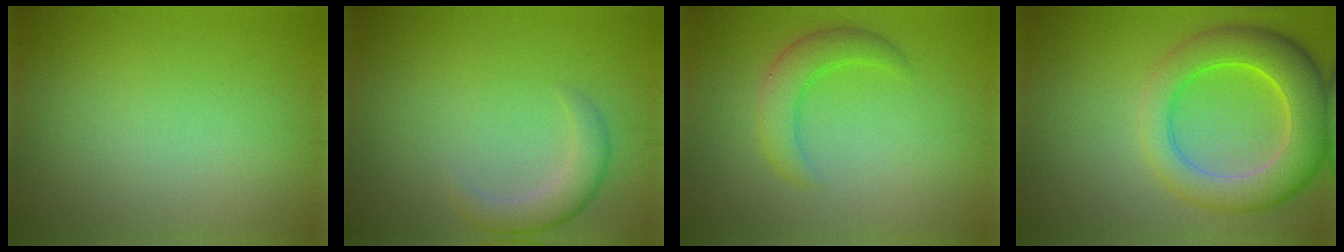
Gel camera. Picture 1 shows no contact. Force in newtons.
{"total": 2.8, "press": 2.8, "slide": 0.0}
{"total": 3.3, "press": 3.3, "slide": 0.2}
{"total": 7.8, "press": 7.8, "slide": 0.3}